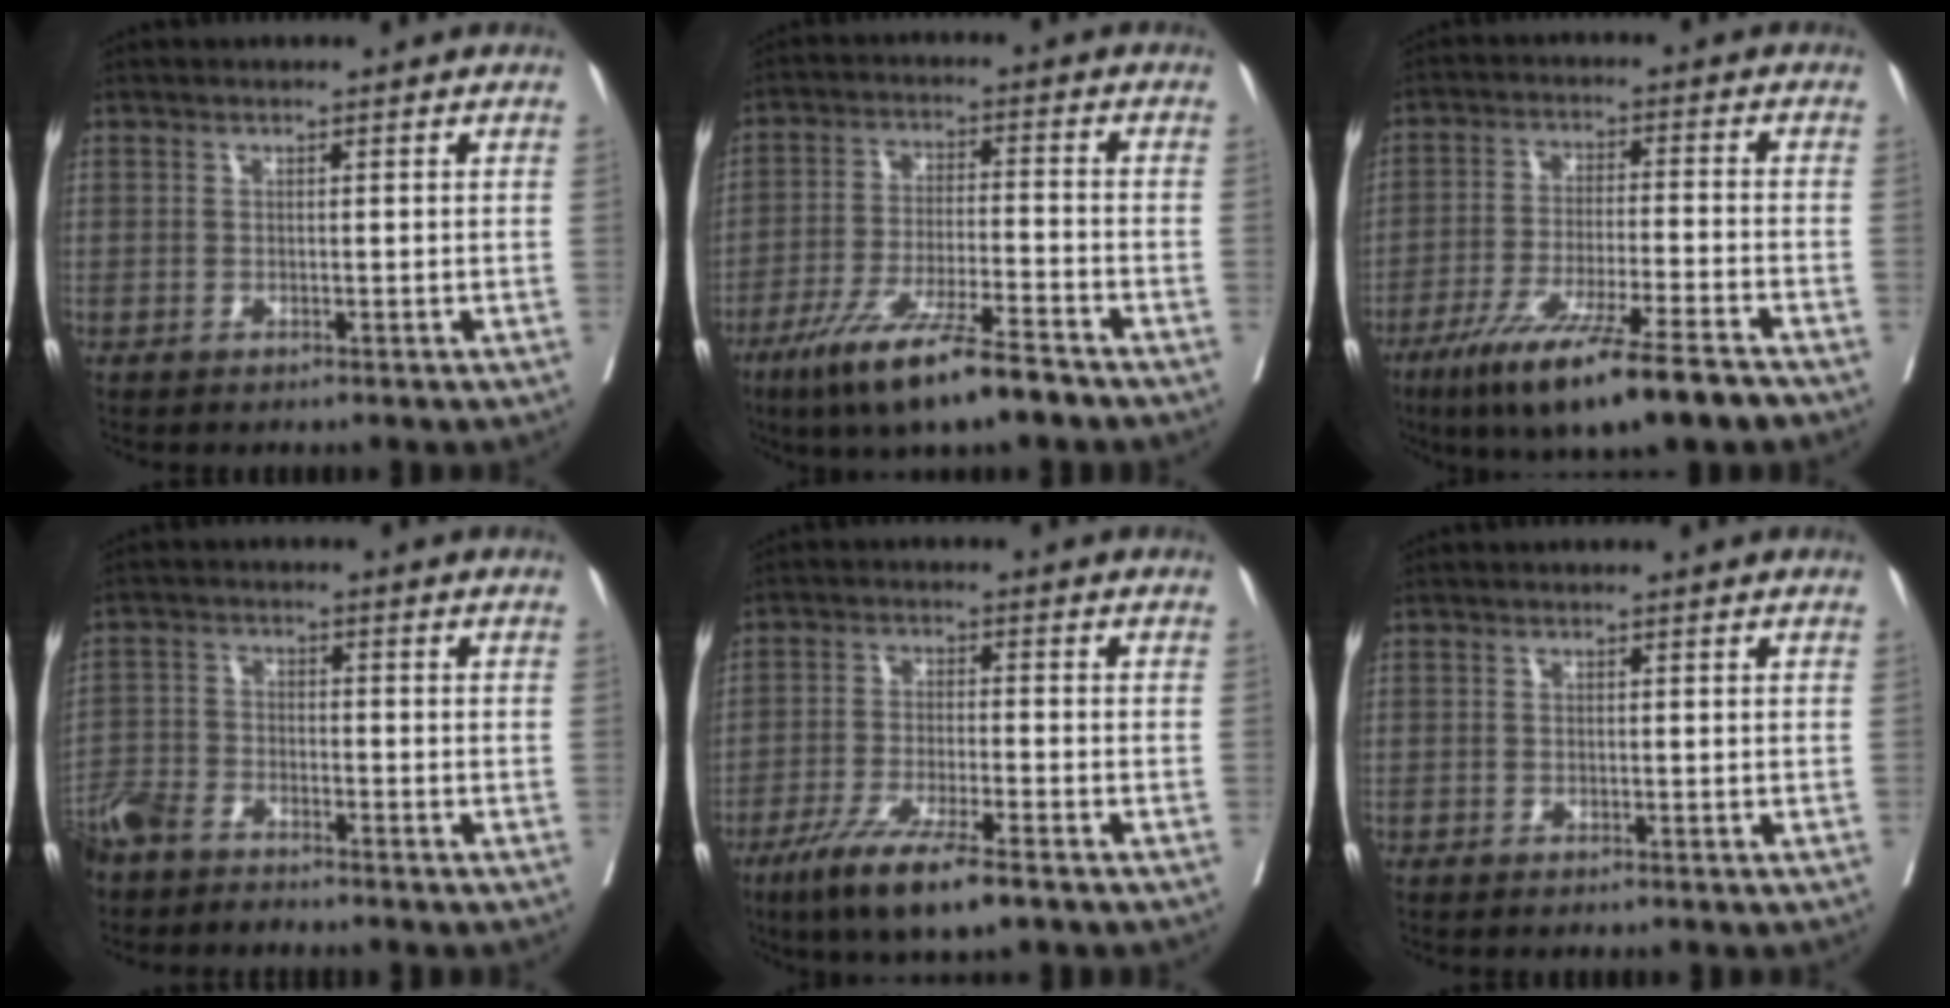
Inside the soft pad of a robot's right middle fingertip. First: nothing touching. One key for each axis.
{"total": 12.4, "fx": -8.6, "fy": 1.0, "fz": 8.9, "tx": -0.160, "ty": -0.031, "tz": -0.152}
{"total": 14.6, "fx": -10.1, "fy": 0.5, "fz": 10.5, "tx": -0.173, "ty": -0.041, "tz": -0.169}
{"total": 7.6, "fx": -6.7, "fy": 2.6, "fz": 2.5, "tx": -0.048, "ty": -0.010, "tz": -0.124}
{"total": 10.1, "fx": -6.7, "fy": 1.1, "fz": 7.5, "tx": -0.135, "ty": -0.023, "tz": -0.112}
{"total": 0.5, "fx": -0.5, "fy": 0.2, "fz": 0.1, "tx": -0.007, "ty": 0.000, "tz": -0.013}